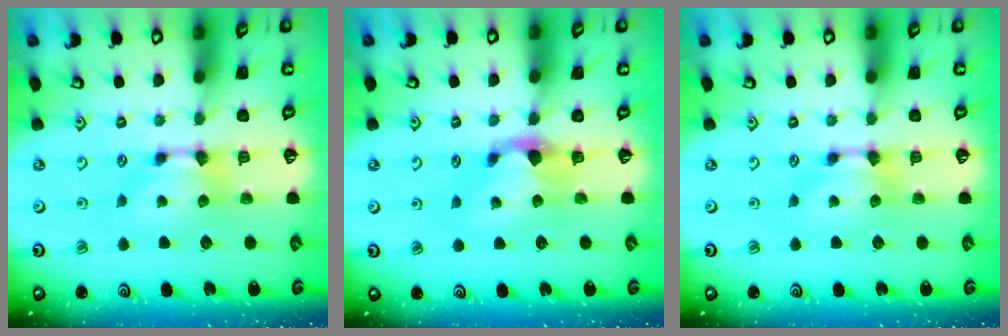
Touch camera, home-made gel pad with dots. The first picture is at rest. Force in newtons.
{"total": 1.4, "press": 0.6, "slide": 1.3}
{"total": 0.0}